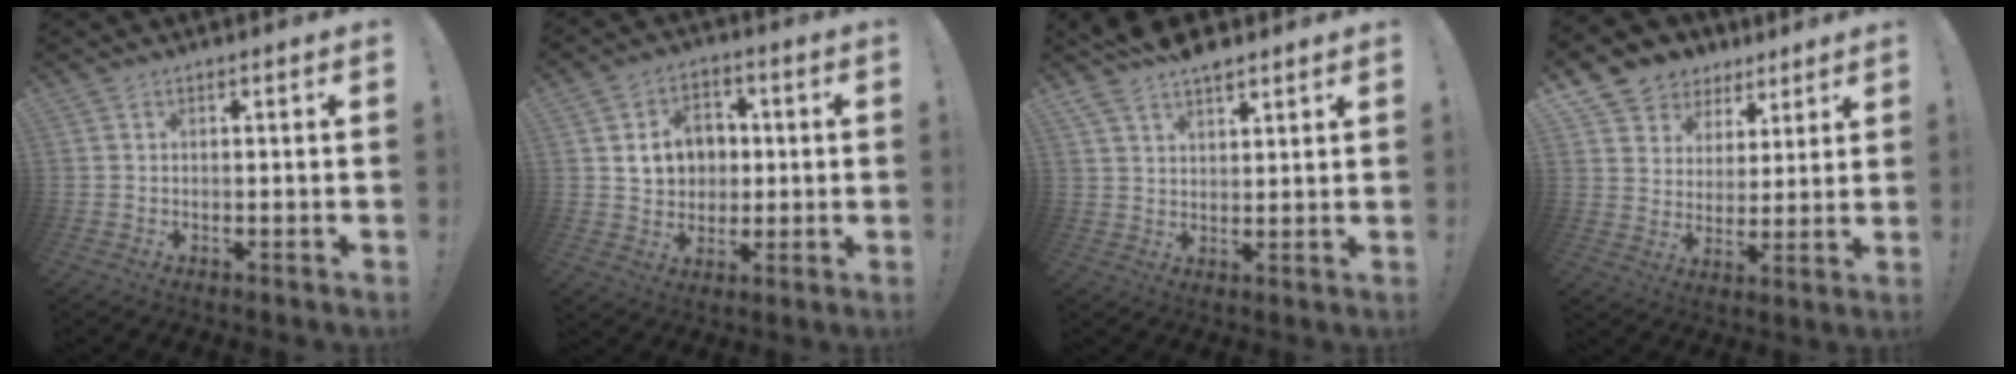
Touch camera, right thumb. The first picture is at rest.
{"total": 11.5, "force": [2.3, 9.9, 5.4], "torque": [-0.067, -0.006, 0.051]}
{"total": 8.0, "force": [6.4, 3.2, 3.6], "torque": [-0.065, -0.032, 0.120]}
{"total": 8.4, "force": [4.5, 7.0, 1.4], "torque": [-0.021, -0.041, 0.094]}